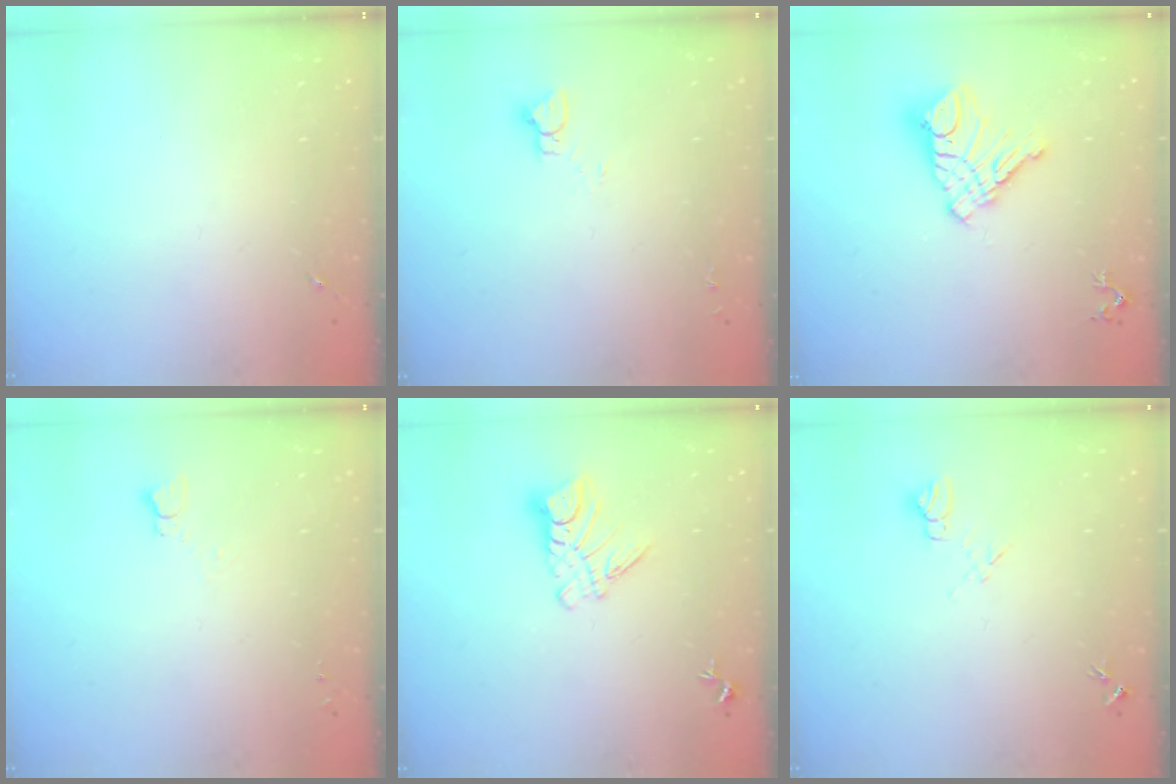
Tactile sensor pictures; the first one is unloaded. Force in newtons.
{"total": 3.6, "press": 3.6, "slide": 0.3}
{"total": 12.8, "press": 12.7, "slide": 1.4}
{"total": 2.7, "press": 2.7, "slide": 0.3}
{"total": 9.2, "press": 9.2, "slide": 0.9}
{"total": 7.1, "press": 7.1, "slide": 0.7}